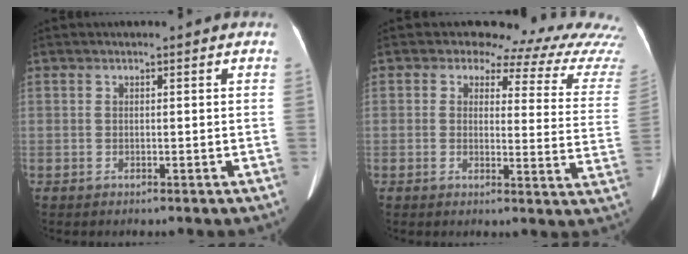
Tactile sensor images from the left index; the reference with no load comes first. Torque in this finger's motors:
{"motor_torque": [-0.25, -0.15, -1.06, -0.21]}